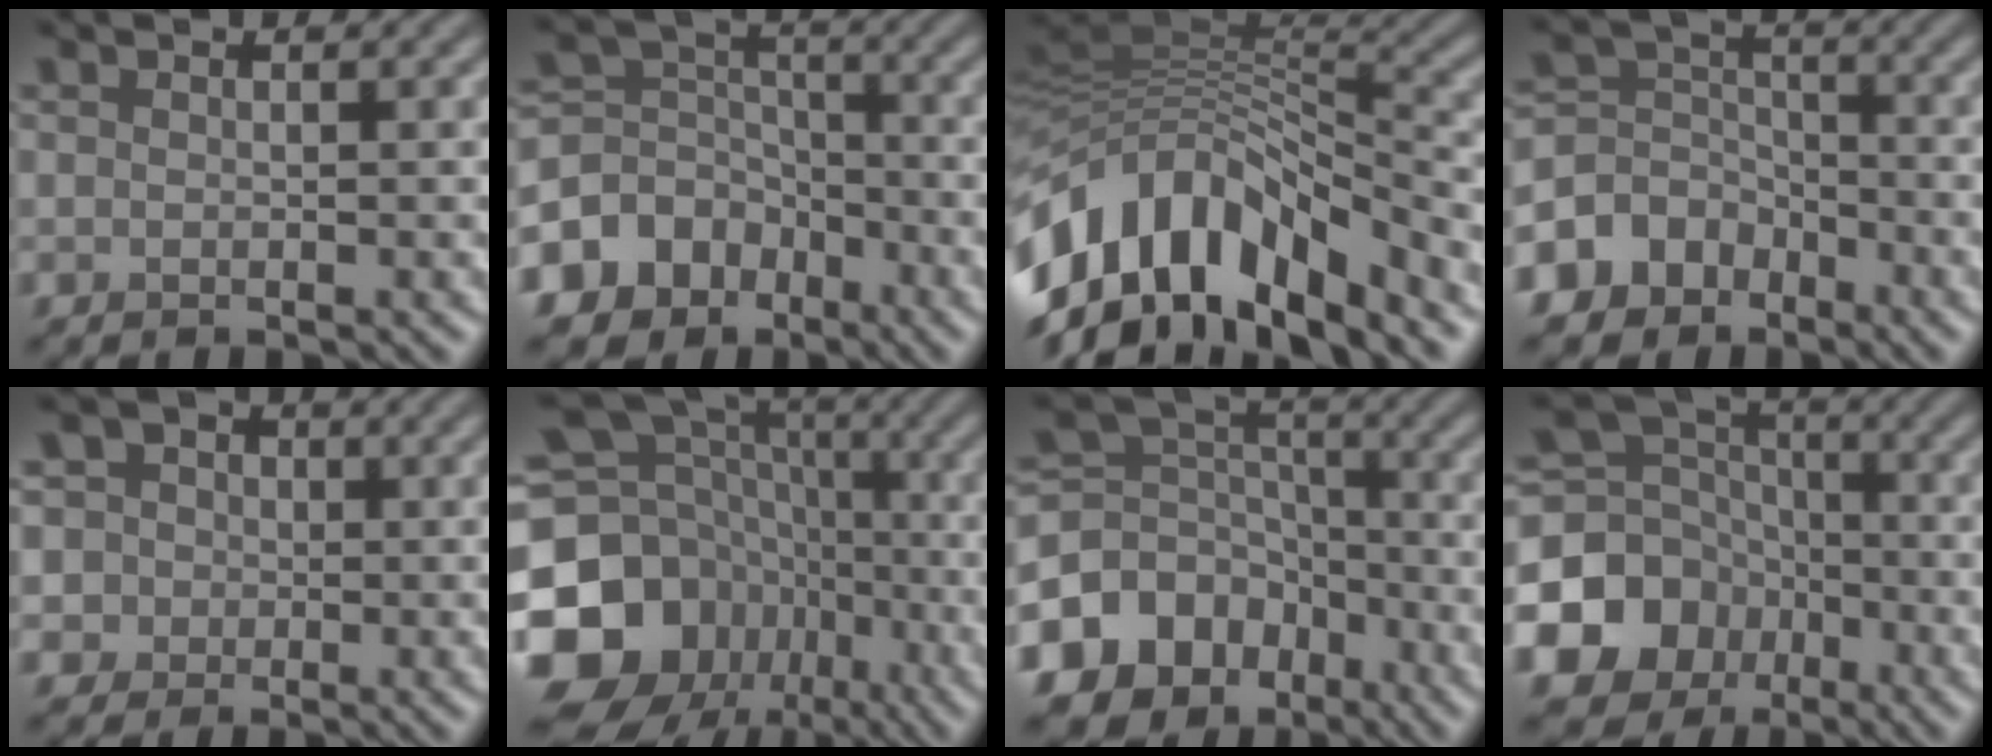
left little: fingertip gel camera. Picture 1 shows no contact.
{"total": 10.0, "force": [-5.8, 7.9, 2.1], "torque": [-0.053, -0.006, -0.116]}
{"total": 12.7, "force": [-5.3, 7.3, 9.0], "torque": [-0.178, 0.025, -0.112]}
{"total": 7.3, "force": [-4.6, 5.6, 1.1], "torque": [-0.018, 0.003, -0.102]}
{"total": 7.9, "force": [2.6, 6.9, 3.0], "torque": [-0.050, 0.041, 0.005]}
{"total": 19.6, "force": [-5.9, 16.6, 8.6], "torque": [-0.186, -0.013, -0.109]}
{"total": 13.5, "force": [-7.8, 10.2, 4.1], "torque": [-0.107, -0.024, -0.128]}
{"total": 12.9, "force": [-5.3, 11.2, 3.8], "torque": [-0.116, -0.031, -0.112]}